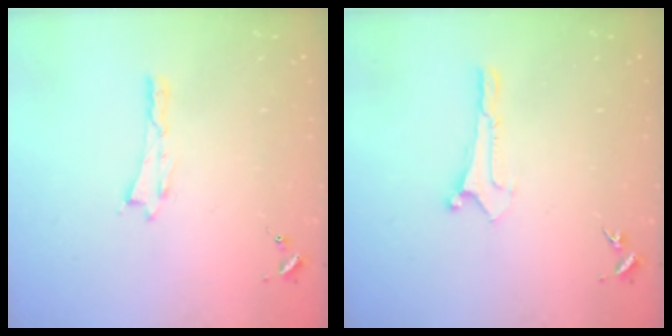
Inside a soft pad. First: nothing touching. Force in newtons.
{"total": 0.0}